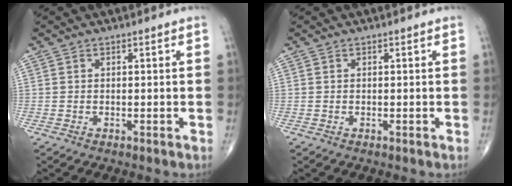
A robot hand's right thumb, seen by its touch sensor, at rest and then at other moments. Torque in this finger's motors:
{"motor_torque": [-0.01, 0.01, 0.00, 0.00, 0.00]}